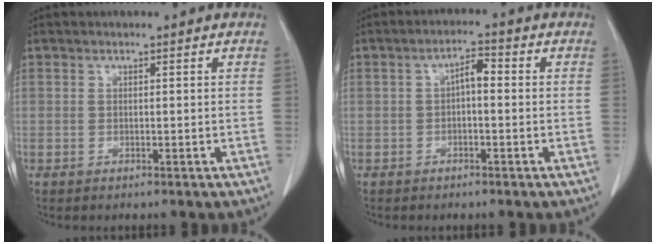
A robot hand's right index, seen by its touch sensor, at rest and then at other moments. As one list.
[{"total": 3.1, "force": [-0.1, 1.1, 2.9], "torque": [-0.048, 0.013, -0.003]}]